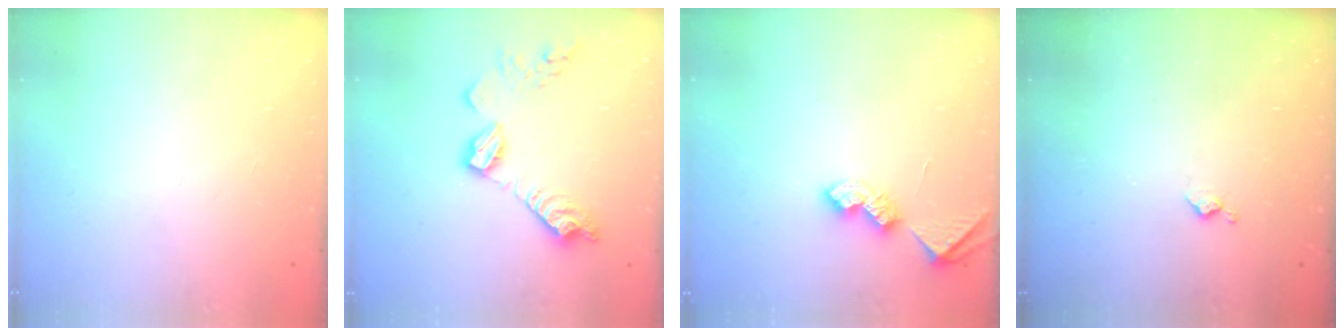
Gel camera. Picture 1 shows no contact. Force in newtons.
{"total": 12.4, "press": 12.4, "slide": 0.8}
{"total": 7.2, "press": 7.2, "slide": 0.5}
{"total": 3.0, "press": 3.0, "slide": 0.6}